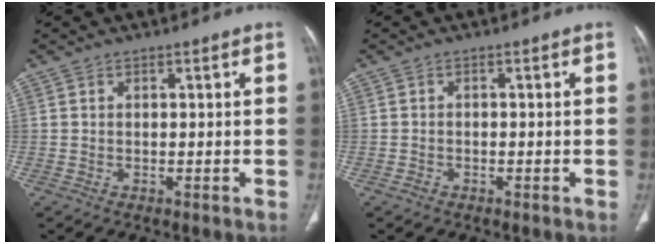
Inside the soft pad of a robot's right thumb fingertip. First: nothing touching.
{"total": 1.1, "force": [-0.7, 0.7, 0.3], "torque": [-0.008, 0.004, -0.015]}